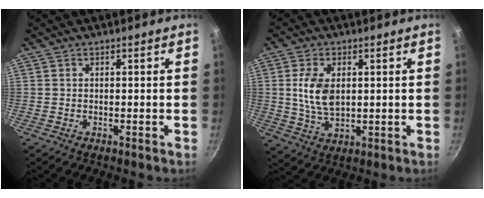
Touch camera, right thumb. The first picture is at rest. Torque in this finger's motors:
{"motor_torque": [0.01, -0.12, 0.96, -0.31, 0.08]}